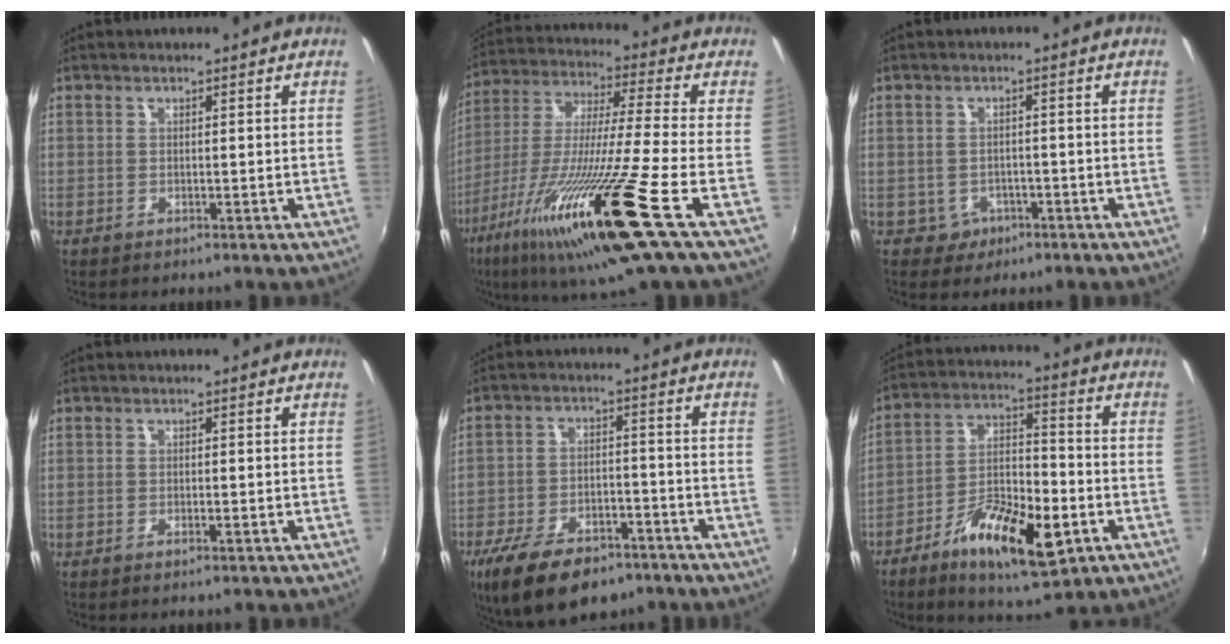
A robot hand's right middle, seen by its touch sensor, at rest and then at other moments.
{"total": 21.5, "force": [-10.4, -1.0, 18.8], "torque": [-0.360, -0.051, -0.196]}
{"total": 3.7, "force": [-1.7, 3.2, 0.6], "torque": [-0.024, 0.006, -0.019]}
{"total": 0.7, "force": [-0.4, 0.1, 0.5], "torque": [-0.011, 0.000, -0.009]}
{"total": 16.9, "force": [-11.5, 7.9, 9.6], "torque": [-0.207, -0.025, -0.181]}
{"total": 15.5, "force": [-7.6, 5.4, 12.4], "torque": [-0.231, -0.012, -0.130]}